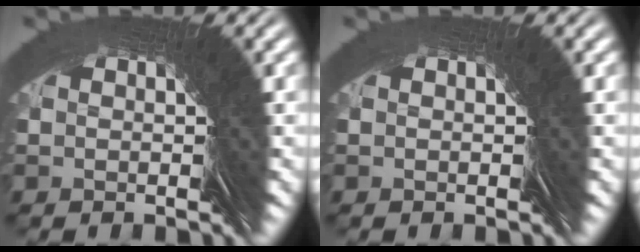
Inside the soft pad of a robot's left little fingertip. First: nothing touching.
{"total": 0.0}